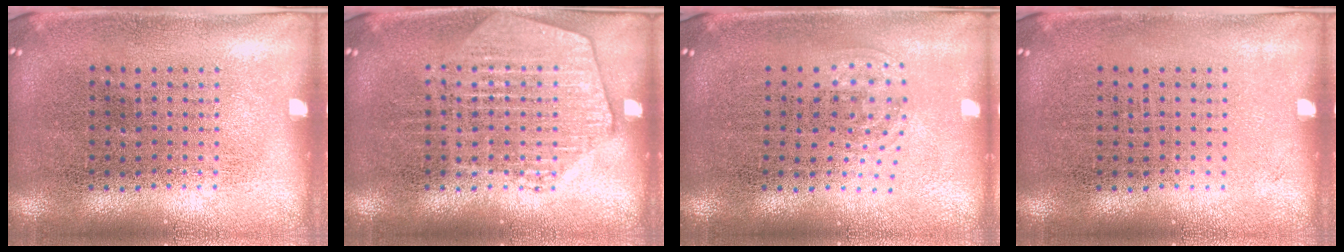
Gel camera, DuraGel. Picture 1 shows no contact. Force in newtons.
{"total": 2.4, "press": 2.4, "slide": 0.3}
{"total": 1.1, "press": 0.7, "slide": 0.8}
{"total": 0.0}